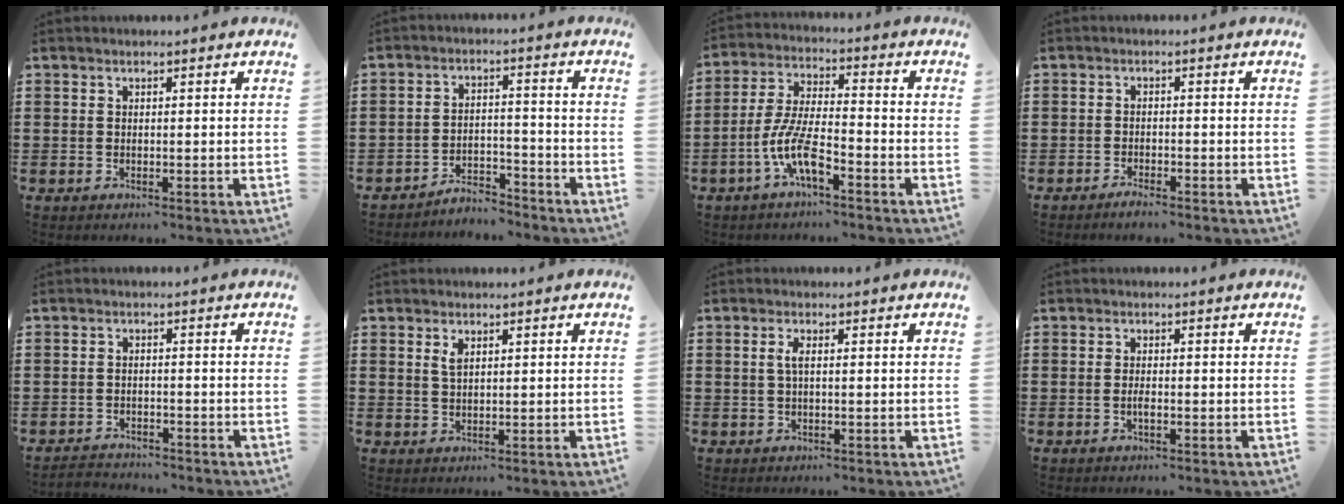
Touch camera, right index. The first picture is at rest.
{"total": 4.3, "force": [-4.2, 0.5, 0.2], "torque": [-0.009, 0.008, -0.087]}
{"total": 8.9, "force": [-4.4, 2.4, 7.4], "torque": [-0.174, -0.010, -0.089]}
{"total": 1.6, "force": [-1.5, 0.0, 0.5], "torque": [-0.012, -0.003, -0.028]}
{"total": 2.2, "force": [-2.2, 0.3, -0.3], "torque": [-0.003, 0.002, -0.049]}
{"total": 1.8, "force": [0.9, 0.7, 1.4], "torque": [-0.030, 0.004, 0.015]}
{"total": 1.8, "force": [0.1, 0.4, 1.7], "torque": [-0.041, -0.002, -0.003]}
{"total": 1.4, "force": [-0.5, 0.3, 1.2], "torque": [-0.024, -0.002, -0.008]}